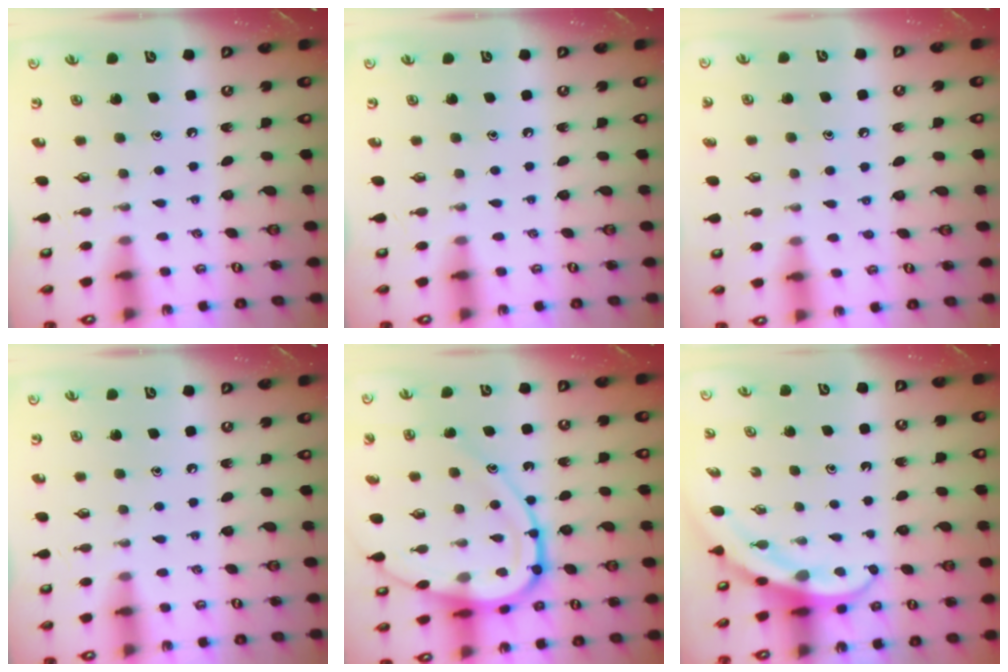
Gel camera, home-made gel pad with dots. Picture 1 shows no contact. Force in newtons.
{"total": 0.0}
{"total": 5.8, "press": 5.8, "slide": 0.6}
{"total": 0.0}
{"total": 18.0, "press": 18.0, "slide": 1.6}
{"total": 4.0, "press": 3.9, "slide": 0.4}